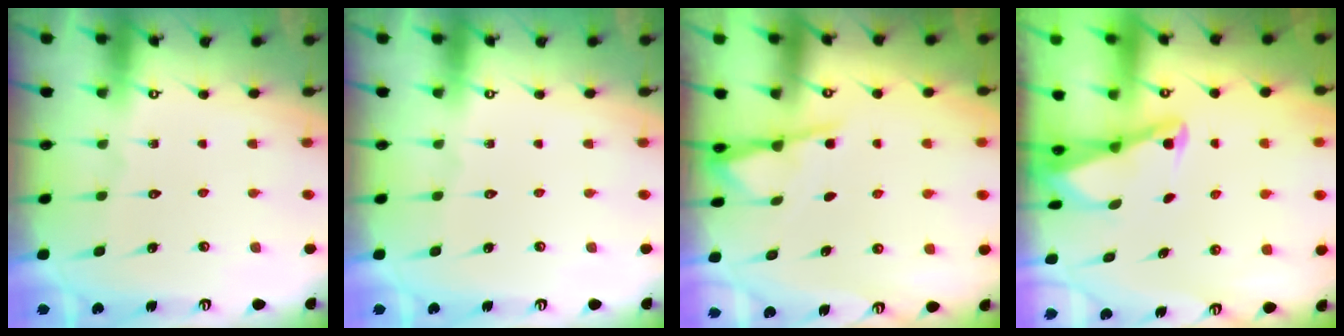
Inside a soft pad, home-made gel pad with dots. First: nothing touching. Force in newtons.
{"total": 0.0}
{"total": 2.2, "press": 2.2, "slide": 0.3}
{"total": 2.3, "press": 2.2, "slide": 0.4}